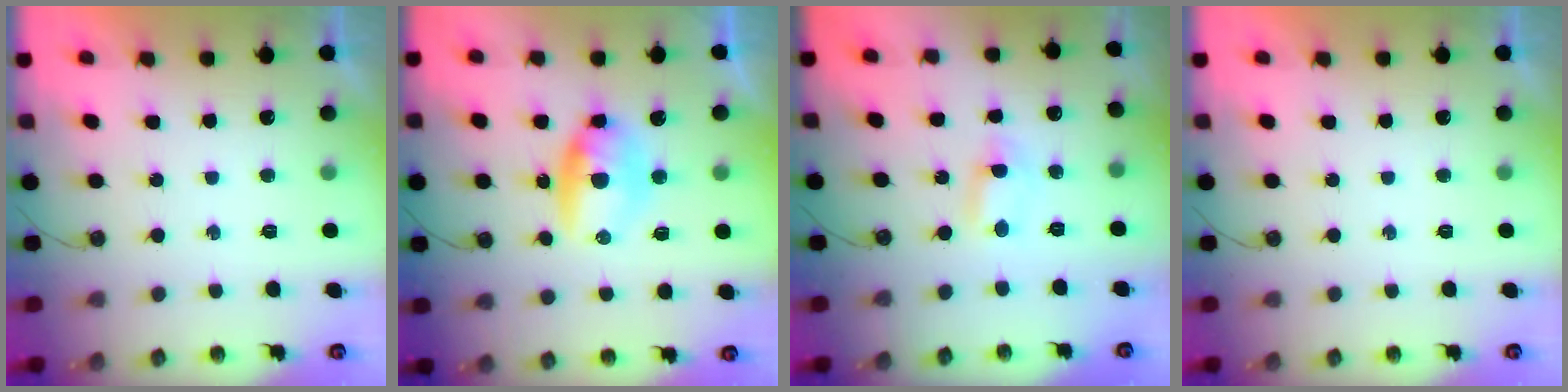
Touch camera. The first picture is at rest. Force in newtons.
{"total": 7.2, "press": 7.2, "slide": 0.8}
{"total": 1.6, "press": 1.1, "slide": 1.1}
{"total": 0.0}